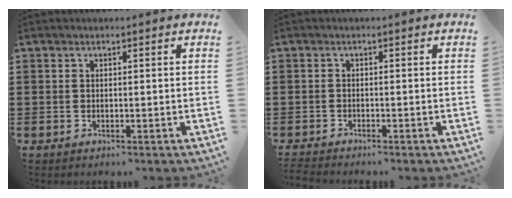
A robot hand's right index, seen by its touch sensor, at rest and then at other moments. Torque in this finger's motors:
{"motor_torque": [-1.13, 1.01, -1.05, -0.21]}